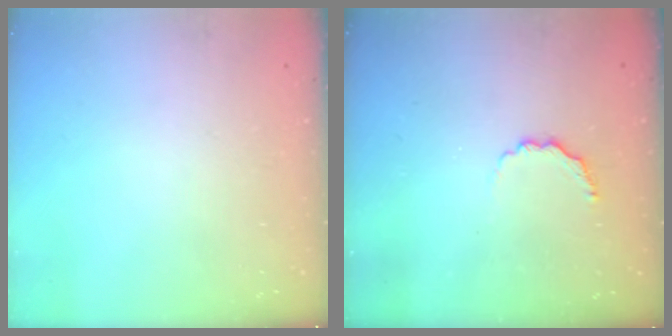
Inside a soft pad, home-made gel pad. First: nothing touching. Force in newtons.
{"total": 4.7, "press": 4.6, "slide": 1.1}